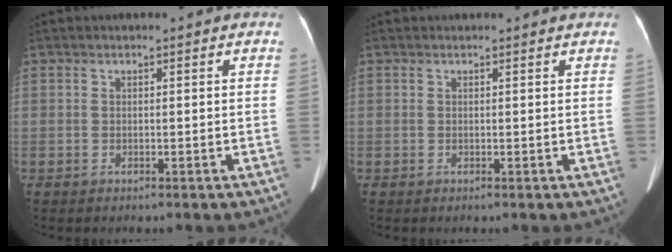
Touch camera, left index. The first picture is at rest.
{"total": 1.6, "force": [1.5, 0.1, 0.5], "torque": [-0.008, 0.016, 0.023]}